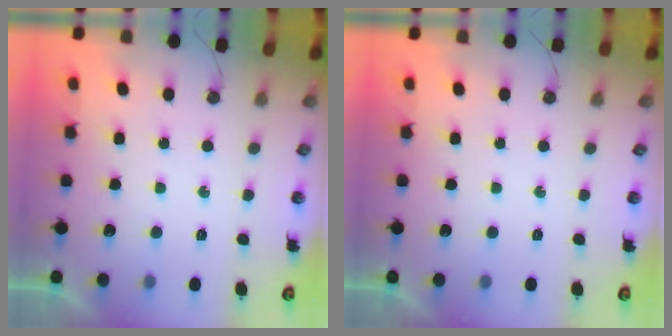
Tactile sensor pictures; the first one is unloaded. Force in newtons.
{"total": 0.0}